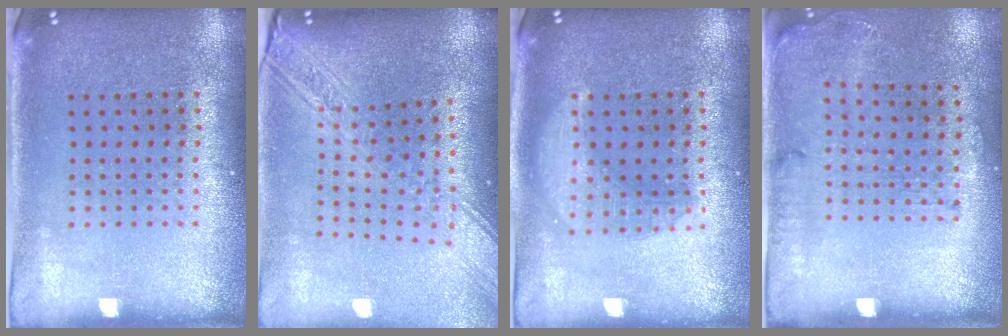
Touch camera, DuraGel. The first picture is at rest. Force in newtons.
{"total": 2.7, "press": 2.1, "slide": 1.7}
{"total": 2.6, "press": 2.6, "slide": 0.4}
{"total": 1.7, "press": 1.2, "slide": 1.2}